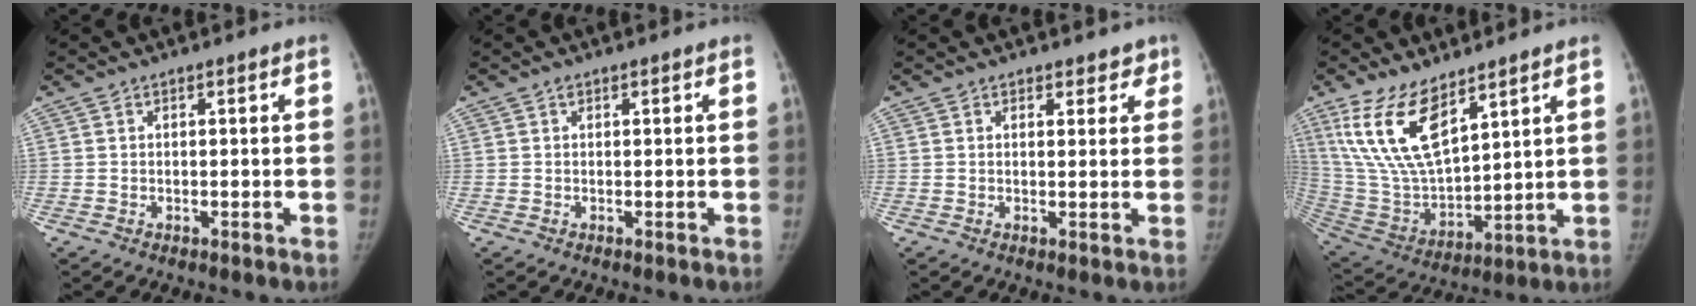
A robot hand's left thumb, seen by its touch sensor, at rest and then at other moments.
{"total": 0.7, "force": [0.4, 0.5, 0.3], "torque": [-0.002, -0.001, 0.004]}
{"total": 2.7, "force": [1.9, 1.7, 0.9], "torque": [0.024, -0.007, 0.019]}
{"total": 16.4, "force": [9.8, 6.8, 11.2], "torque": [-0.208, -0.047, 0.210]}